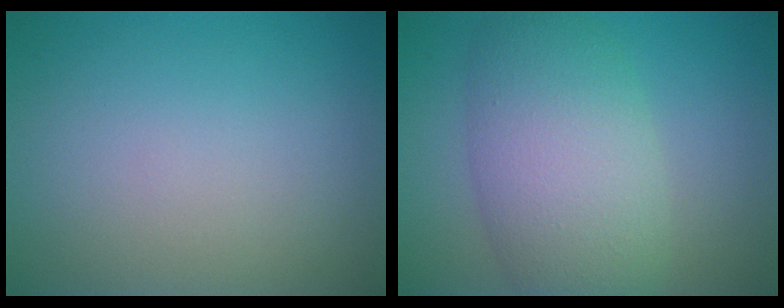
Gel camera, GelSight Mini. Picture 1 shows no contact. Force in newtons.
{"total": 7.7, "press": 7.7, "slide": 0.2}